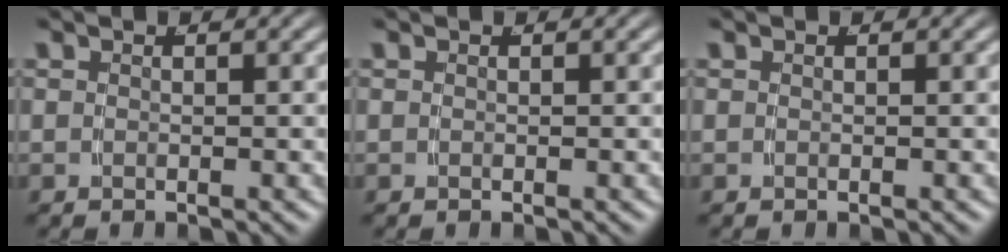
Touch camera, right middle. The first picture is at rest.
{"total": 0.0}
{"total": 0.0}